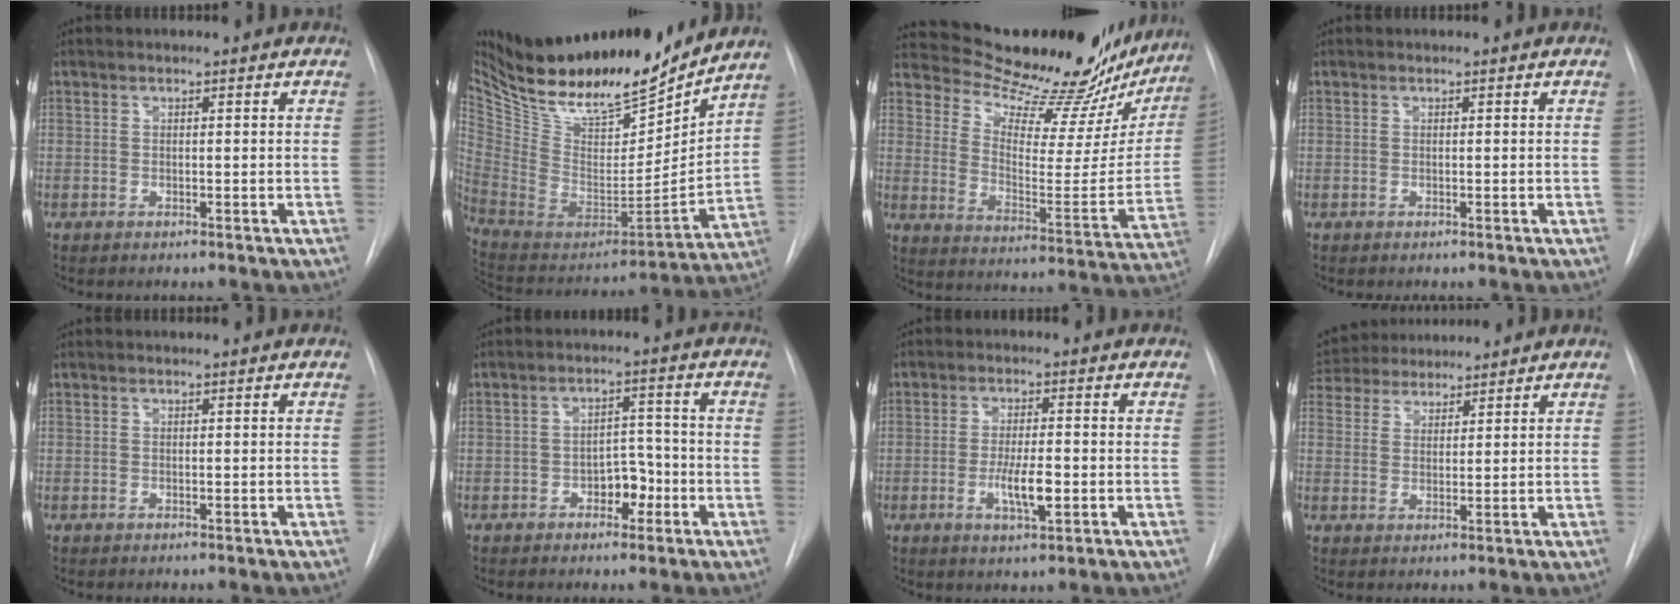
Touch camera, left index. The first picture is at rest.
{"total": 27.5, "force": [23.6, 6.9, 12.4], "torque": [-0.228, -0.034, 0.380]}
{"total": 27.1, "force": [24.2, 6.3, 10.5], "torque": [-0.155, -0.070, 0.315]}
{"total": 0.0}
{"total": 0.0}
{"total": 4.5, "force": [-2.1, 2.7, 2.9], "torque": [-0.033, 0.013, -0.033]}
{"total": 5.4, "force": [-1.5, 1.2, 5.1], "torque": [-0.093, -0.006, -0.023]}
{"total": 9.7, "force": [8.8, 2.9, 2.9], "torque": [-0.059, 0.042, 0.154]}